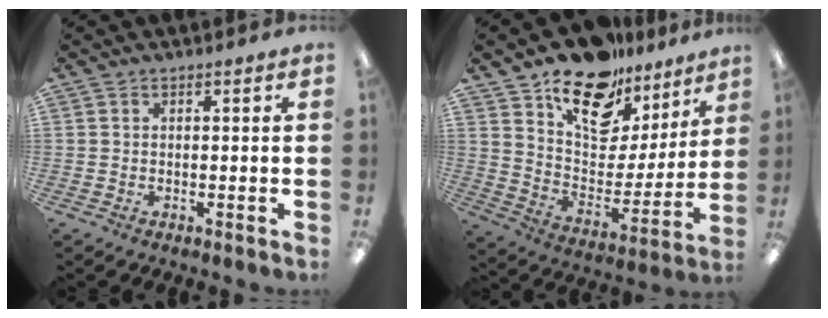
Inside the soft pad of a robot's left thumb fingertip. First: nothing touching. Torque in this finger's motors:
{"motor_torque": [0.60, 0.70, 1.17, -1.60, 0.14]}